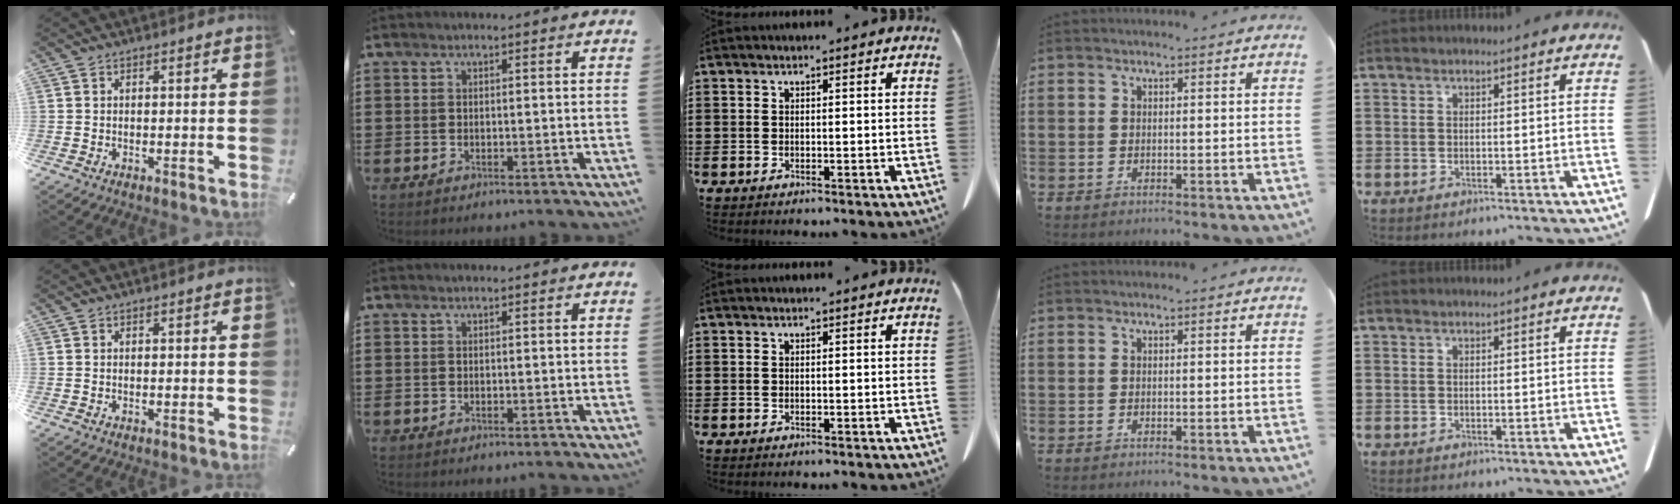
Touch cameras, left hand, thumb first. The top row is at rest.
{}